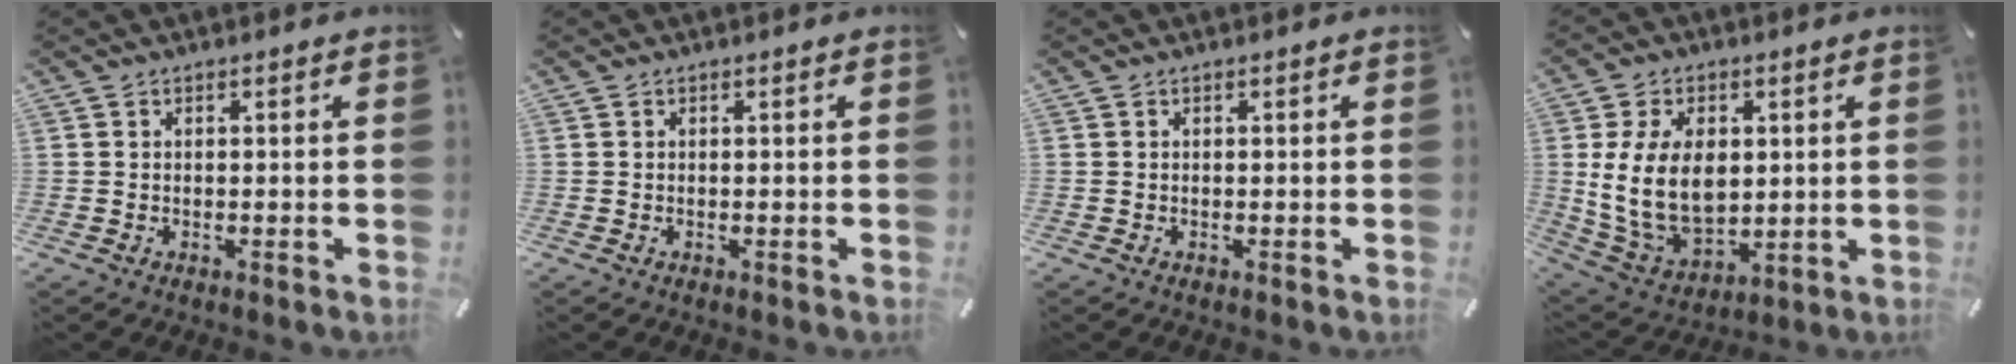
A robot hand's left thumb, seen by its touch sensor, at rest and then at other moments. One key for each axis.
{"total": 0.0}
{"total": 0.0}
{"total": 15.5, "fx": 2.0, "fy": 10.9, "fz": 10.8, "tx": -0.229, "ty": -0.005, "tz": 0.036}